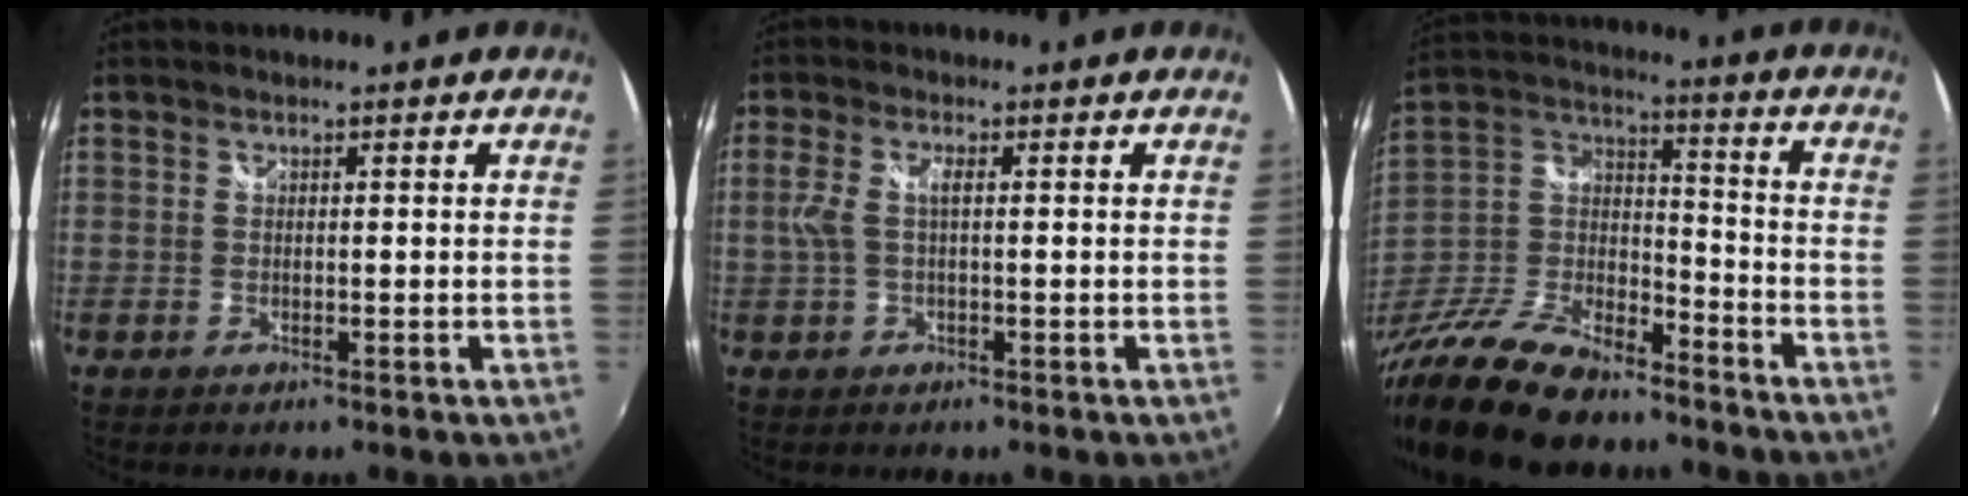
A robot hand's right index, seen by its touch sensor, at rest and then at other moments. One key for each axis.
{"total": 3.4, "fx": 0.0, "fy": 1.0, "fz": 3.3, "tx": -0.070, "ty": 0.003, "tz": 0.002}
{"total": 20.6, "fx": -14.4, "fy": 9.1, "fz": 11.7, "tx": -0.251, "ty": -0.003, "tz": -0.253}